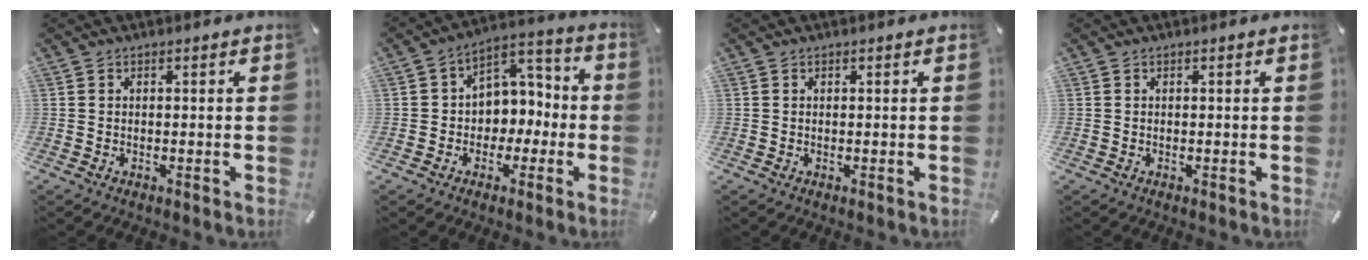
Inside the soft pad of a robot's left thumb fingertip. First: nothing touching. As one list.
[{"total": 7.7, "force": [-1.4, 7.3, 1.7], "torque": [-0.016, 0.010, -0.027]}, {"total": 0.0}, {"total": 0.0}]